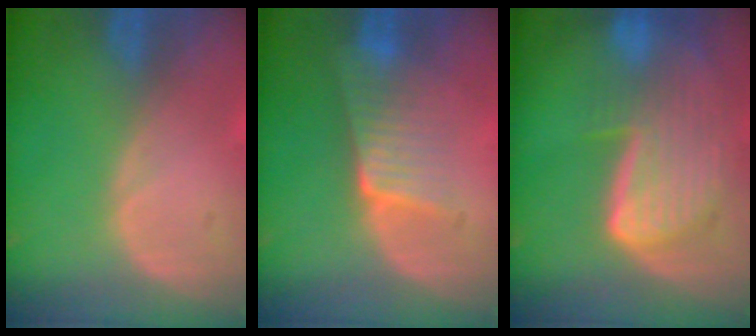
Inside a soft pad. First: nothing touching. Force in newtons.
{"total": 6.4, "press": 5.7, "slide": 3.0}
{"total": 9.3, "press": 8.1, "slide": 4.6}